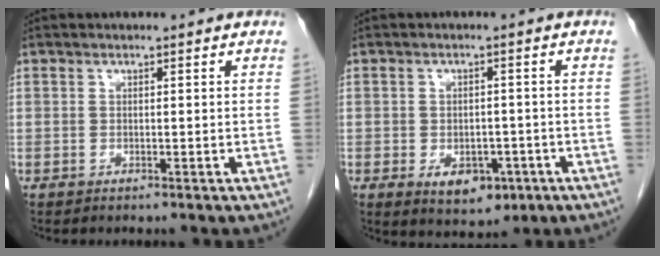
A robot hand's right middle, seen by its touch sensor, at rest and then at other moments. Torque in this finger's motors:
{"motor_torque": [0.90, -0.65, 0.21, 0.07]}